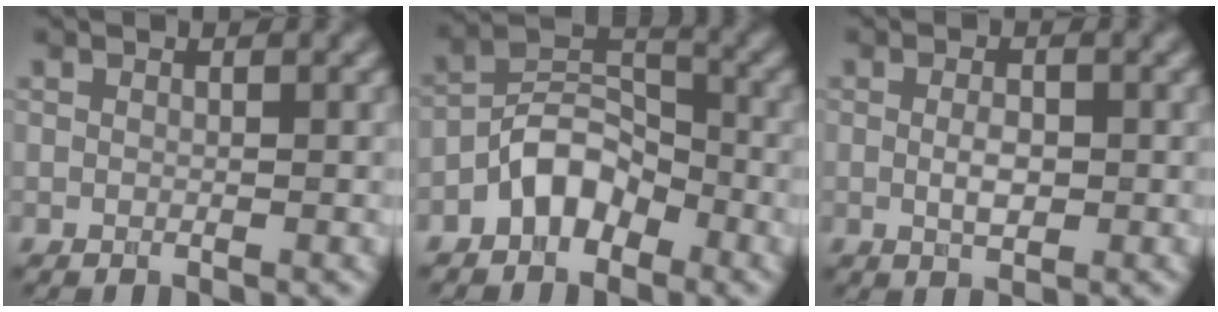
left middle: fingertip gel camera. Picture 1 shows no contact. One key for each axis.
{"total": 4.8, "fx": -2.9, "fy": 2.8, "fz": 2.6, "tx": -0.038, "ty": 0.016, "tz": -0.062}
{"total": 2.0, "fx": -0.1, "fy": 1.0, "fz": 1.8, "tx": -0.035, "ty": -0.003, "tz": -0.001}